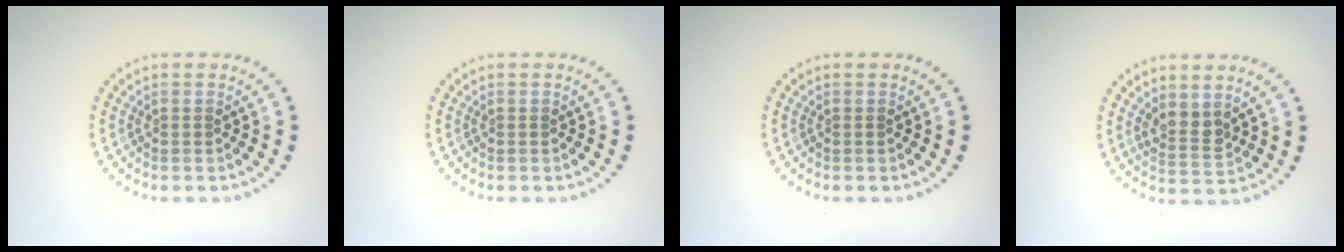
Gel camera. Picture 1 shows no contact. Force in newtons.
{"total": 0.0}
{"total": 0.0}
{"total": 2.4, "press": 2.1, "slide": 1.2}